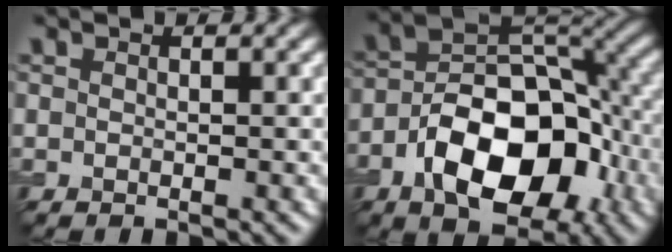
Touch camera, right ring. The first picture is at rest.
{"total": 11.7, "force": [-4.5, 6.9, 8.4], "torque": [-0.137, -0.007, -0.078]}